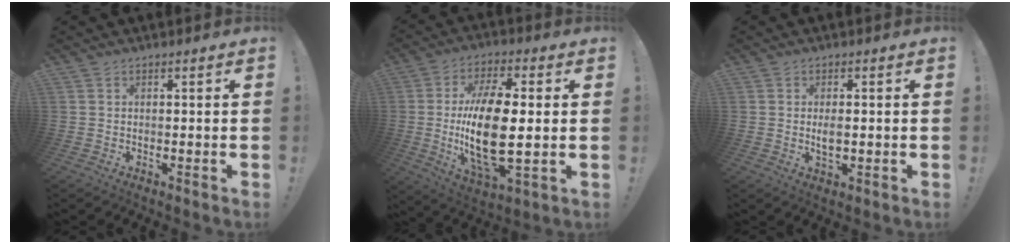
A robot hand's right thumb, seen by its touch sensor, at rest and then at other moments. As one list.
[{"total": 20.3, "force": [-0.4, 8.8, 18.3], "torque": [-0.356, -0.014, -0.009]}, {"total": 3.2, "force": [0.0, 1.7, 2.8], "torque": [-0.041, -0.003, -0.005]}]